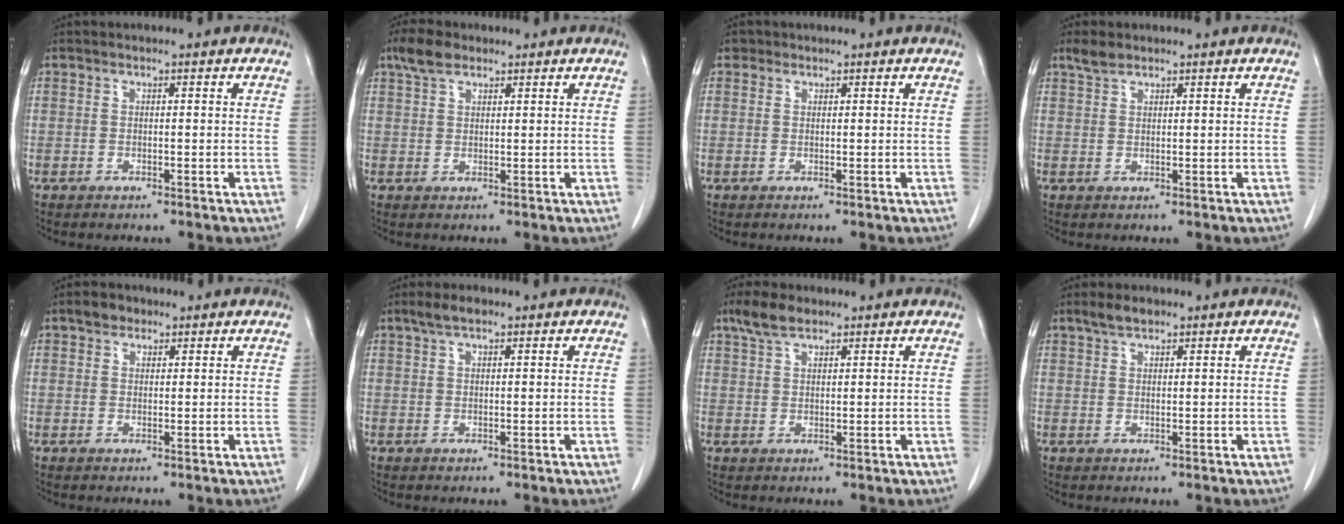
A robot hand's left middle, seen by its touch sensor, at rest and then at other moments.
{"total": 3.7, "force": [2.6, 1.8, 1.9], "torque": [-0.044, 0.014, 0.052]}
{"total": 0.8, "force": [0.5, 0.6, 0.0], "torque": [0.004, 0.003, 0.006]}
{"total": 2.0, "force": [1.7, 0.8, 0.8], "torque": [-0.021, 0.007, 0.034]}
{"total": 2.5, "force": [1.7, 1.6, 0.8], "torque": [-0.015, 0.009, 0.026]}
{"total": 2.7, "force": [1.9, 0.9, 1.7], "torque": [-0.038, 0.013, 0.037]}
{"total": 4.2, "force": [3.1, 1.6, 2.3], "torque": [-0.057, 0.012, 0.063]}
{"total": 2.9, "force": [2.2, 1.1, 1.5], "torque": [-0.034, 0.009, 0.041]}